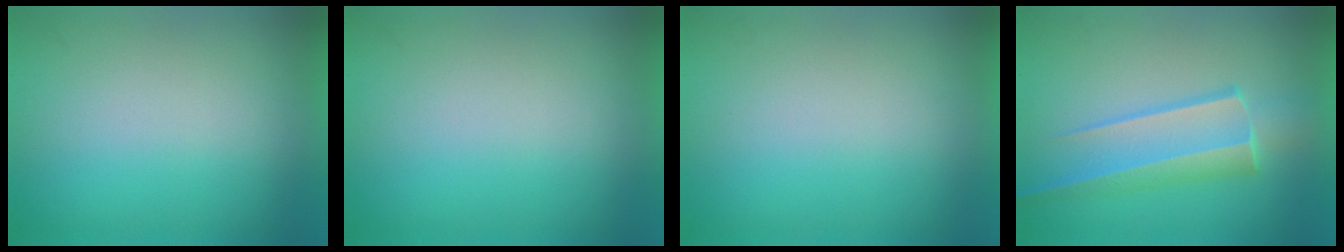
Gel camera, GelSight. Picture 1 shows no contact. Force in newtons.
{"total": 0.0}
{"total": 0.0}
{"total": 3.1}